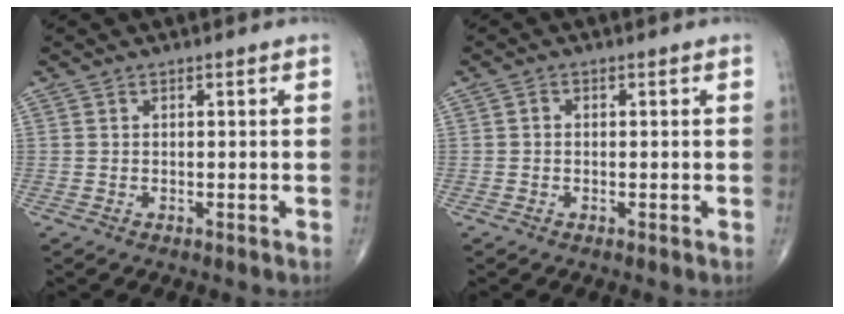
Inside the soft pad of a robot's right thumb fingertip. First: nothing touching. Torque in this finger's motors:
{"motor_torque": [-0.33, -0.31, 0.12, -0.04, 0.02]}